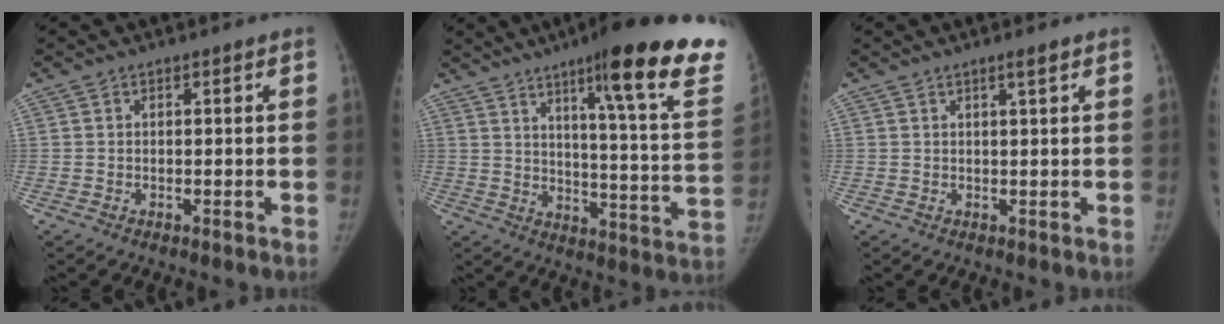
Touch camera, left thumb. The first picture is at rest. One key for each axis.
{"total": 25.8, "fx": 16.9, "fy": 2.8, "fz": 19.3, "tx": -0.248, "ty": -0.084, "tz": 0.226}
{"total": 1.6, "fx": 1.0, "fy": 0.0, "fz": 1.3, "tx": -0.021, "ty": -0.005, "tz": 0.017}